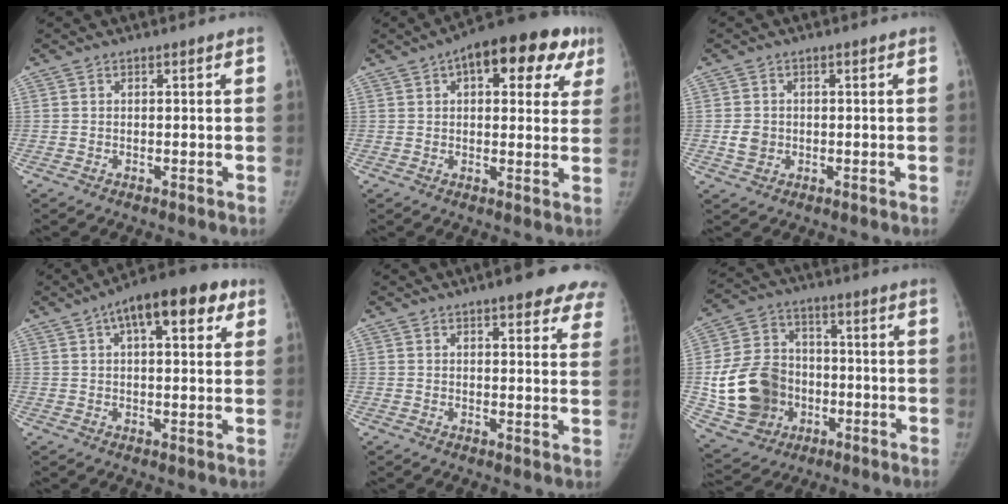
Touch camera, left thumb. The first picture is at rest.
{"total": 17.7, "force": [8.1, 8.9, 12.9], "torque": [-0.126, 0.015, 0.100]}
{"total": 3.2, "force": [-0.4, 2.8, 1.5], "torque": [-0.016, 0.003, -0.004]}
{"total": 14.2, "force": [6.4, 5.9, 11.2], "torque": [-0.130, 0.014, 0.085]}
{"total": 13.3, "force": [9.4, 3.8, 8.5], "torque": [-0.069, -0.023, 0.100]}
{"total": 17.5, "force": [-3.0, 14.5, 9.4], "torque": [-0.151, 0.019, -0.042]}